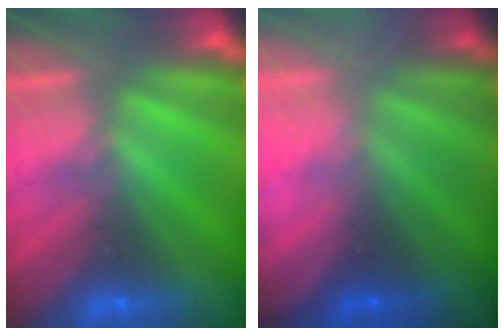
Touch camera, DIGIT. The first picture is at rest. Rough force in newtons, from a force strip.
{"total": 5.5}